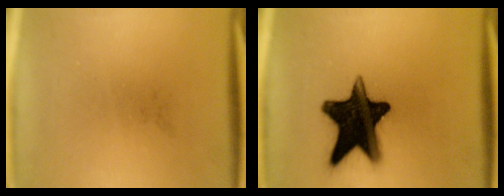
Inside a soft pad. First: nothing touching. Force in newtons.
{"total": 18.2}